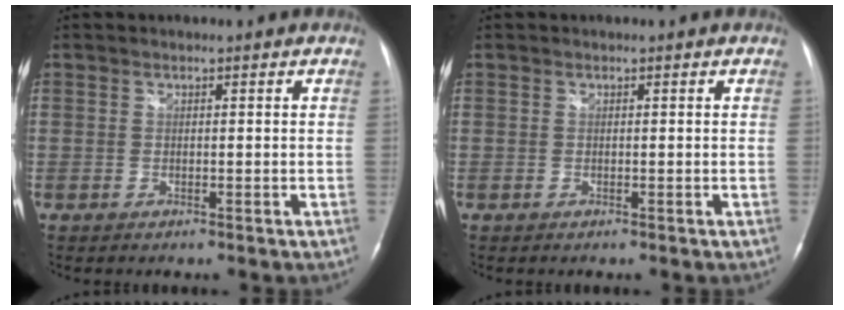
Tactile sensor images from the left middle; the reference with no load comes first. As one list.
[{"total": 0.0}]